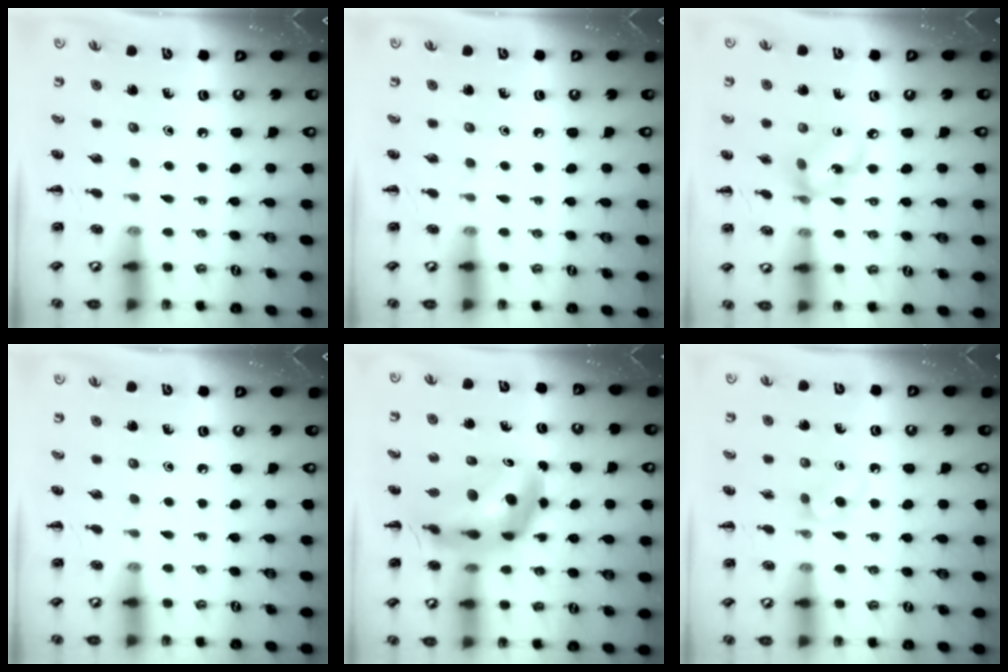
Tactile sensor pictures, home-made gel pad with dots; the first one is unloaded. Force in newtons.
{"total": 0.0}
{"total": 9.1, "press": 9.0, "slide": 1.8}
{"total": 0.0}
{"total": 13.4, "press": 12.8, "slide": 4.0}
{"total": 2.7, "press": 2.5, "slide": 1.2}